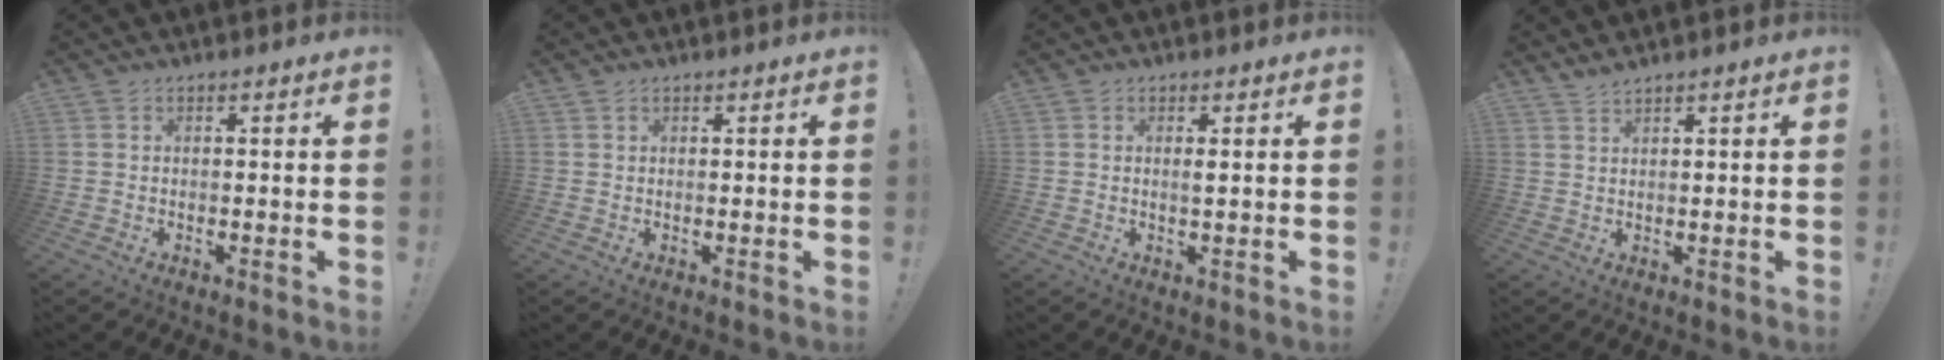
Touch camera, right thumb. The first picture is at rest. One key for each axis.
{"total": 0.5, "fx": 0.5, "fy": 0.3, "fz": 0.1, "tx": -0.001, "ty": 0.000, "tz": 0.009}
{"total": 1.1, "fx": 0.3, "fy": -0.1, "fz": 1.1, "tx": -0.014, "ty": -0.004, "tz": 0.002}
{"total": 1.8, "fx": 1.6, "fy": -0.2, "fz": 0.8, "tx": -0.025, "ty": -0.006, "tz": 0.031}